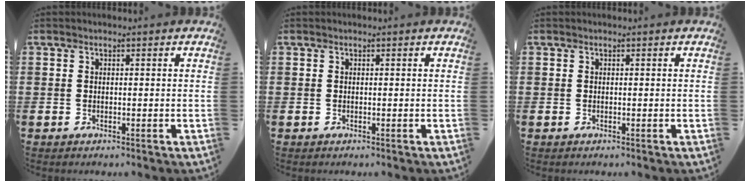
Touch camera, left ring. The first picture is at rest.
{"total": 0.0}
{"total": 0.0}